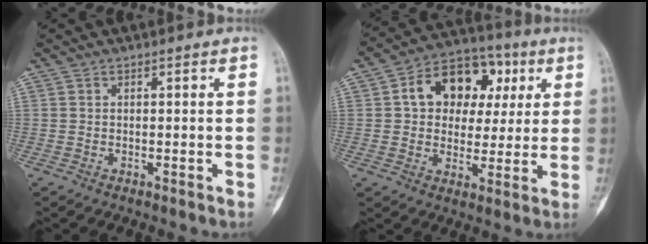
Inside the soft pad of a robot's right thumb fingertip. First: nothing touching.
{"total": 15.2, "force": [3.9, 11.2, 9.5], "torque": [-0.098, 0.014, 0.055]}